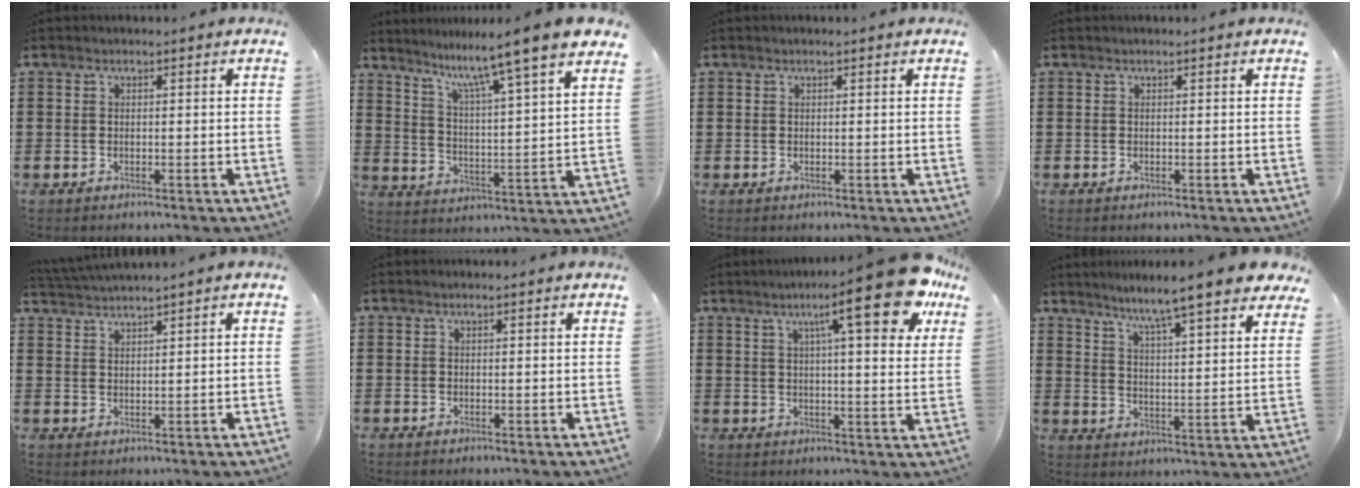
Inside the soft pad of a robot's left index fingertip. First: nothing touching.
{"total": 7.5, "force": [6.4, -1.5, 3.6], "torque": [-0.088, -0.059, 0.094]}
{"total": 0.0}
{"total": 0.0}
{"total": 2.1, "force": [2.0, -0.5, 0.1], "torque": [-0.008, -0.001, 0.039]}
{"total": 0.0}
{"total": 13.6, "force": [8.2, 1.9, 10.7], "torque": [-0.163, -0.026, 0.123]}
{"total": 6.8, "force": [6.0, -0.9, 3.1], "torque": [-0.078, -0.045, 0.092]}